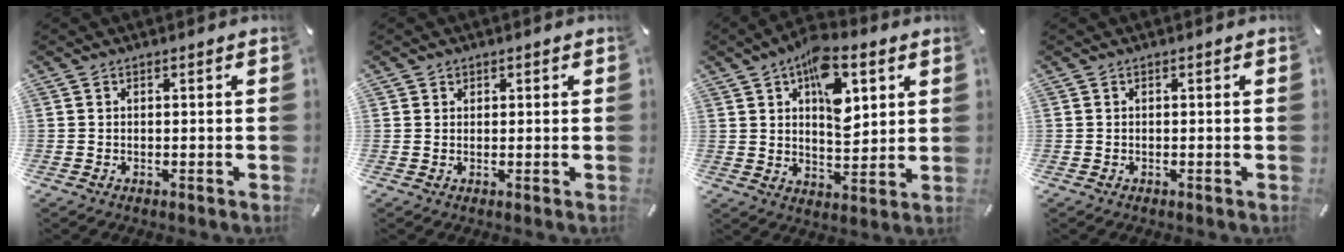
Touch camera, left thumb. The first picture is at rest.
{"total": 1.2, "force": [0.6, 1.0, 0.2], "torque": [0.004, -0.001, 0.009]}
{"total": 13.5, "force": [6.1, 7.4, 9.5], "torque": [-0.131, -0.020, 0.102]}
{"total": 0.0}